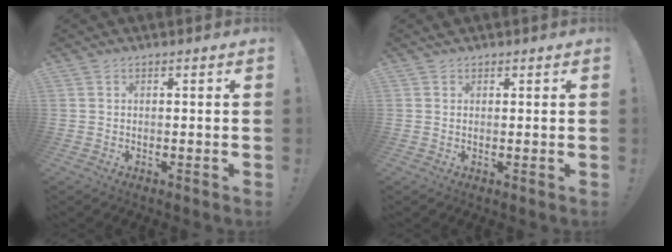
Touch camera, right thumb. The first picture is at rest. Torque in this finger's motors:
{"motor_torque": [-0.12, 0.12, -0.03, 0.05, 0.10]}